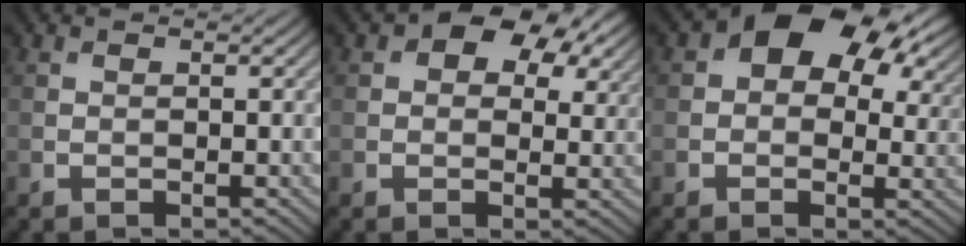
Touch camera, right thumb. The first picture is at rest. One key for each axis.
{"total": 9.8, "fx": 4.8, "fy": 6.3, "fz": 5.8, "tx": -0.086, "ty": 0.014, "tz": 0.075}
{"total": 11.9, "fx": 4.4, "fy": 8.1, "fz": 7.6, "tx": -0.110, "ty": 0.000, "tz": 0.080}